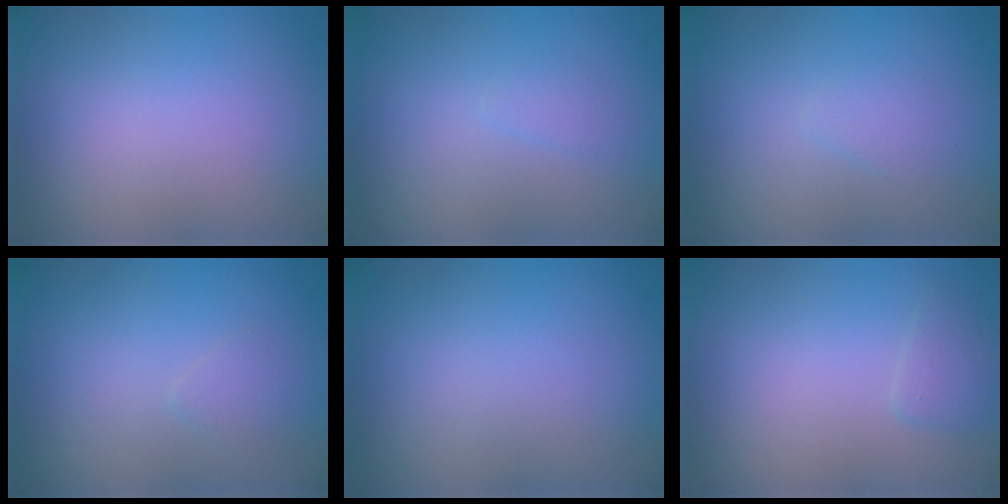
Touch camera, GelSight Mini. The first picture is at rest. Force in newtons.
{"total": 0.7, "press": 0.7, "slide": 0.0}
{"total": 0.9, "press": 0.9, "slide": 0.1}
{"total": 0.8, "press": 0.8, "slide": 0.1}
{"total": 0.0}
{"total": 1.1, "press": 1.1, "slide": 0.2}